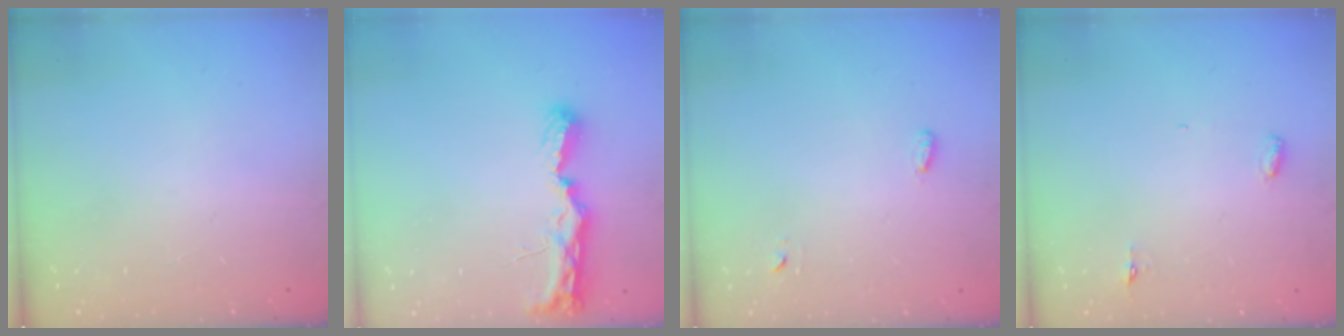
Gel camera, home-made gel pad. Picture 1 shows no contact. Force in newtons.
{"total": 7.7, "press": 7.7, "slide": 0.5}
{"total": 2.8, "press": 2.7, "slide": 0.6}
{"total": 3.0, "press": 2.8, "slide": 0.9}